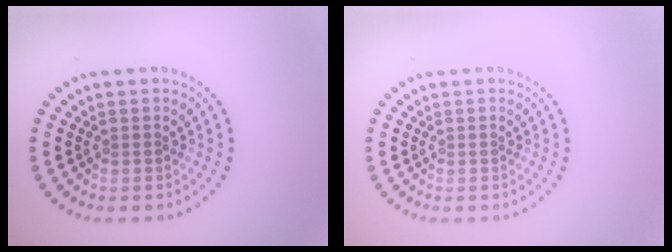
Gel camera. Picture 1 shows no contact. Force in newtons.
{"total": 0.0}